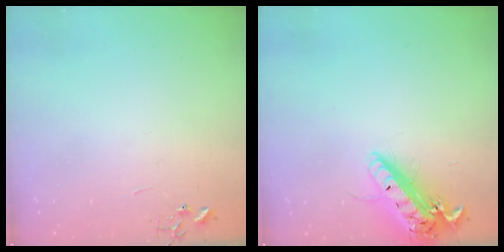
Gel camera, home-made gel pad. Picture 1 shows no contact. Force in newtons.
{"total": 17.4, "press": 16.9, "slide": 4.1}